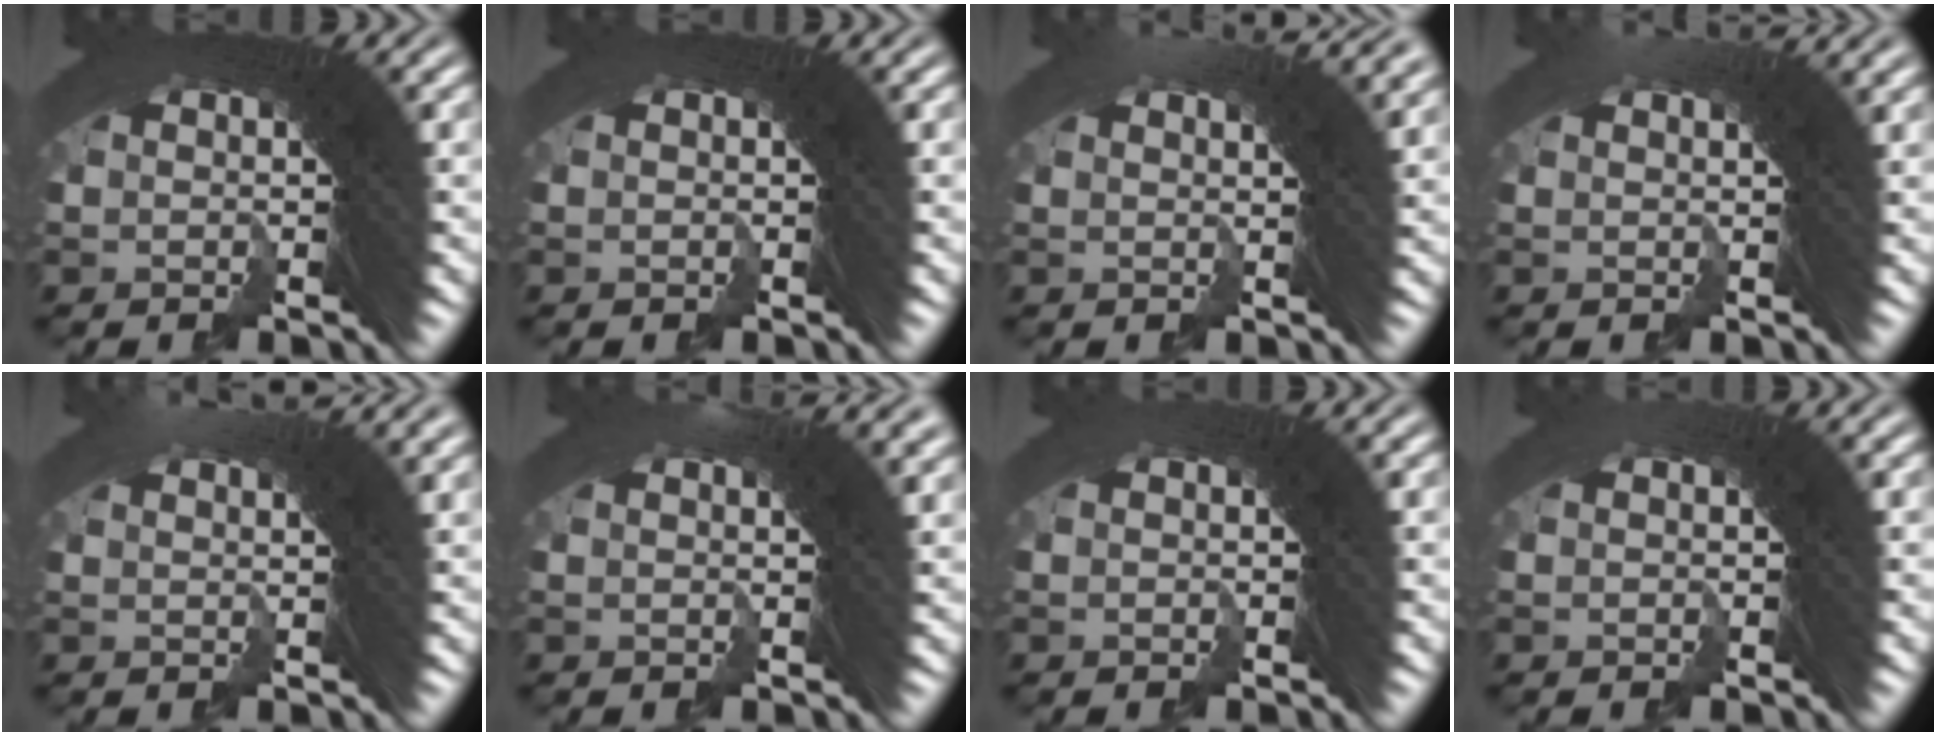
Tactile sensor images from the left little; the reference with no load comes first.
{"total": 0.0}
{"total": 4.3, "force": [2.6, -1.0, 3.2], "torque": [-0.037, 0.024, 0.039]}
{"total": 2.4, "force": [1.2, -2.1, 0.4], "torque": [-0.010, 0.015, 0.020]}
{"total": 3.4, "force": [2.3, -2.0, 1.5], "torque": [-0.021, 0.023, 0.037]}
{"total": 3.2, "force": [1.7, -0.6, 2.7], "torque": [-0.034, 0.022, 0.022]}
{"total": 0.6, "force": [-0.2, -0.4, -0.4], "torque": [0.005, -0.002, -0.002]}
{"total": 1.1, "force": [-0.3, -0.7, -0.8], "torque": [0.010, -0.002, -0.004]}